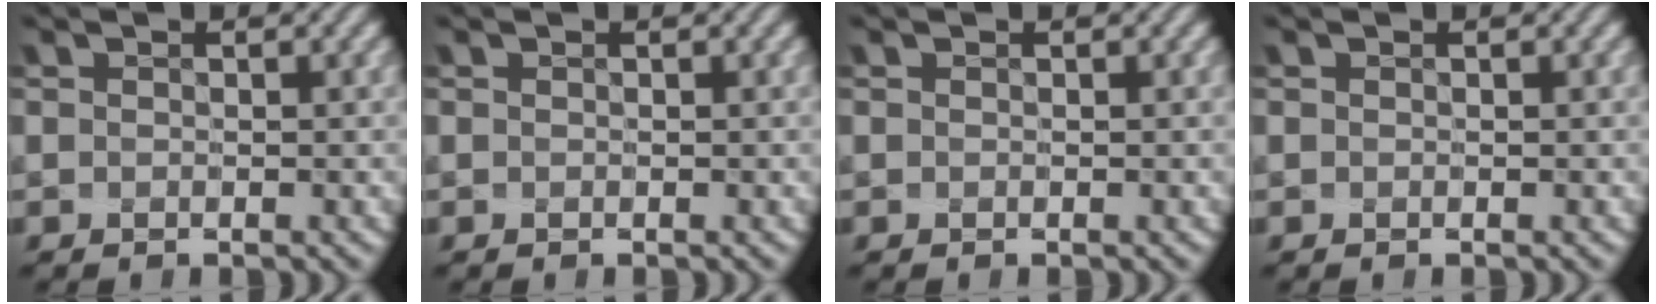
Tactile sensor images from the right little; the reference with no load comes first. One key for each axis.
{"total": 0.0}
{"total": 0.0}
{"total": 0.0}